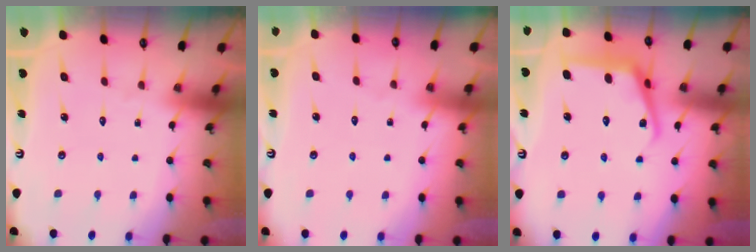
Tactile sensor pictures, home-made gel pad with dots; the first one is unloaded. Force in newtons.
{"total": 1.4, "press": 1.4, "slide": 0.3}
{"total": 10.4, "press": 10.4, "slide": 0.7}